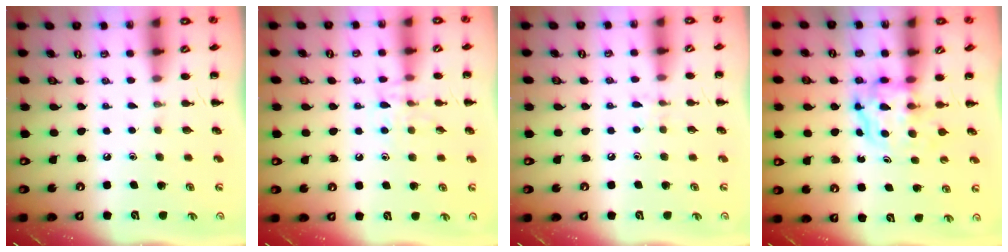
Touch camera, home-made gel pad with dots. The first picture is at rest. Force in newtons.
{"total": 8.9, "press": 8.7, "slide": 1.5}
{"total": 4.9, "press": 4.6, "slide": 1.6}
{"total": 4.0, "press": 4.0, "slide": 0.4}